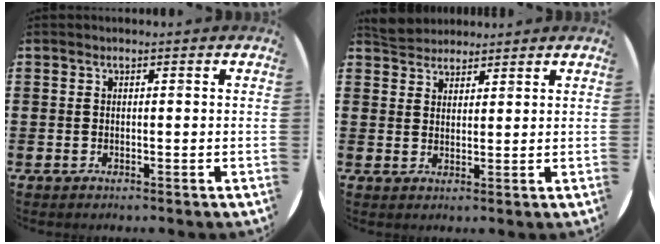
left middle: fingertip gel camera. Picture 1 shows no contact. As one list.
[{"total": 3.6, "force": [3.4, 1.0, 0.0], "torque": [-0.009, -0.002, 0.067]}]